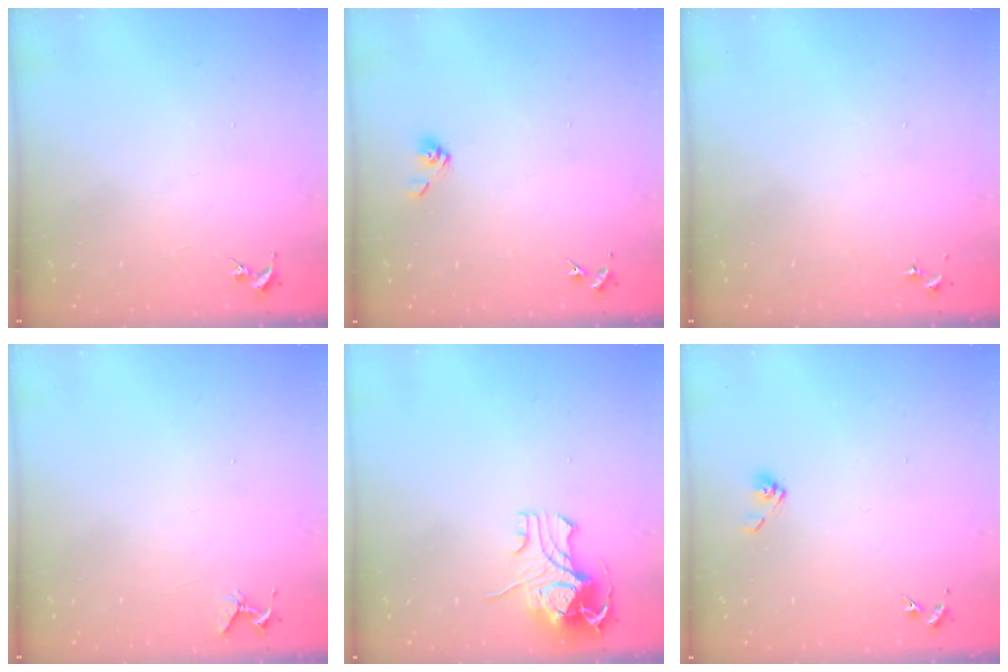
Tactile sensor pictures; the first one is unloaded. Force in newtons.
{"total": 5.8, "press": 5.3, "slide": 2.3}
{"total": 0.0}
{"total": 4.2, "press": 4.2, "slide": 0.4}
{"total": 10.7, "press": 10.6, "slide": 1.4}
{"total": 5.4, "press": 4.9, "slide": 2.3}